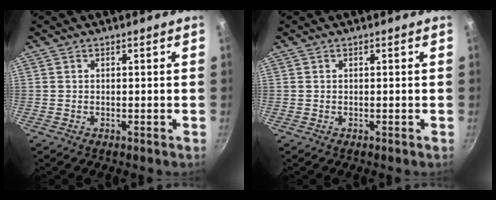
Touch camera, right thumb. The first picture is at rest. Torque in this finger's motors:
{"motor_torque": [0.00, 0.00, 0.02, -0.04, 0.00]}